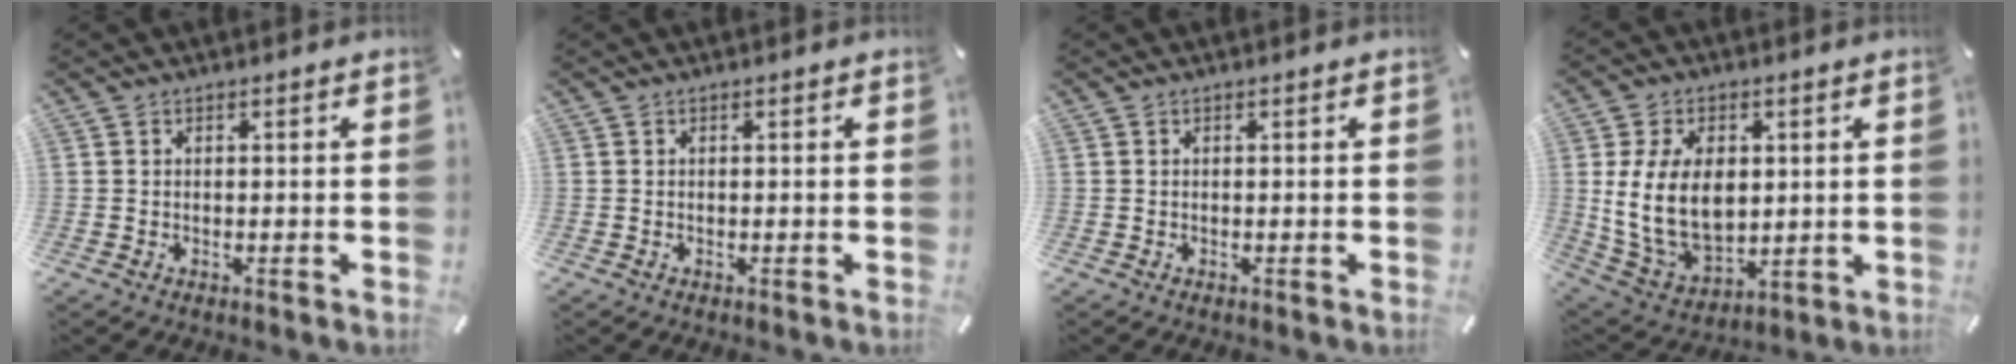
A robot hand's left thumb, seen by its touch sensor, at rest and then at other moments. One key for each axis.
{"total": 0.0}
{"total": 0.0}
{"total": 15.5, "fx": 2.0, "fy": 10.9, "fz": 10.8, "tx": -0.229, "ty": -0.005, "tz": 0.036}